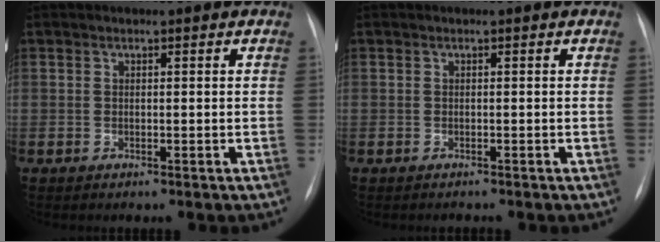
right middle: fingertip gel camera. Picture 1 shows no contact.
{"total": 0.5, "force": [-0.5, 0.1, 0.0], "torque": [-0.008, -0.002, -0.007]}